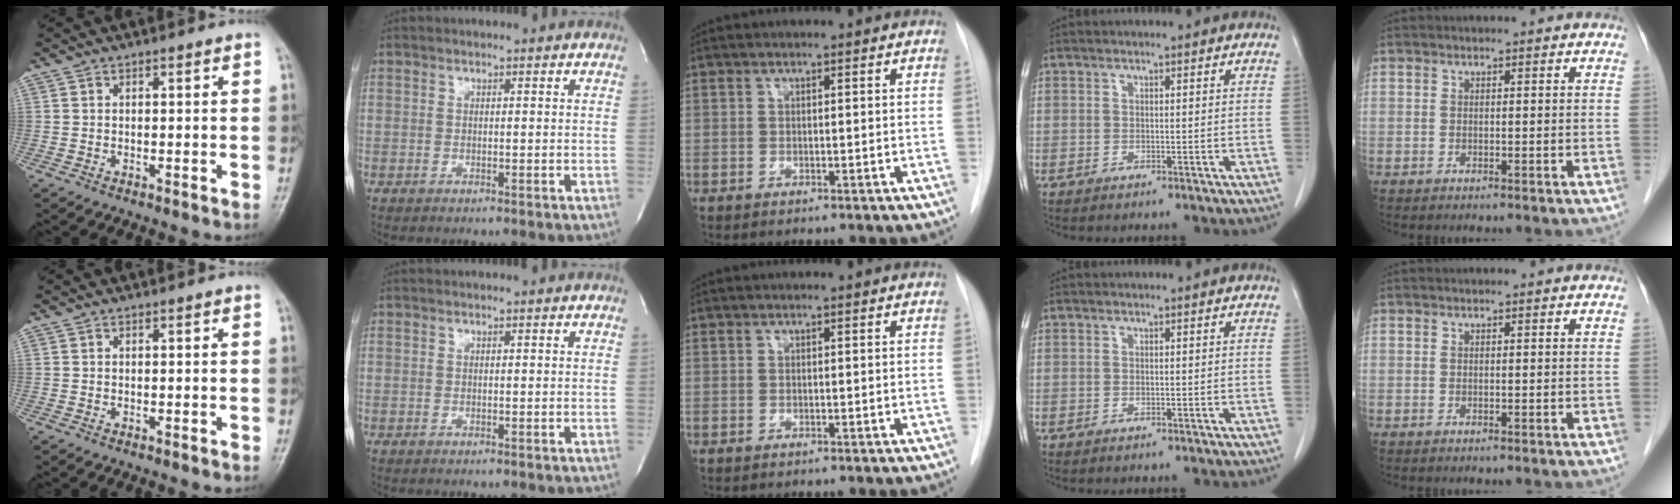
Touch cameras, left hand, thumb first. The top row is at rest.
{}